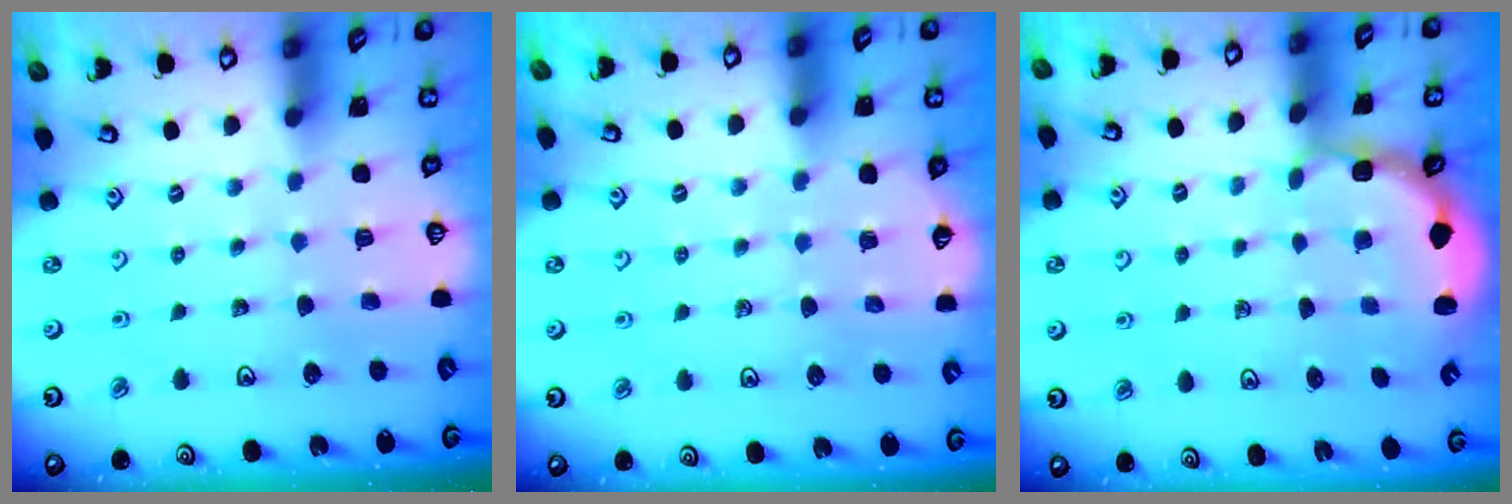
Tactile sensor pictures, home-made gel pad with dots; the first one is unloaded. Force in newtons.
{"total": 4.1, "press": 3.9, "slide": 1.0}
{"total": 2.7, "press": 2.3, "slide": 1.4}